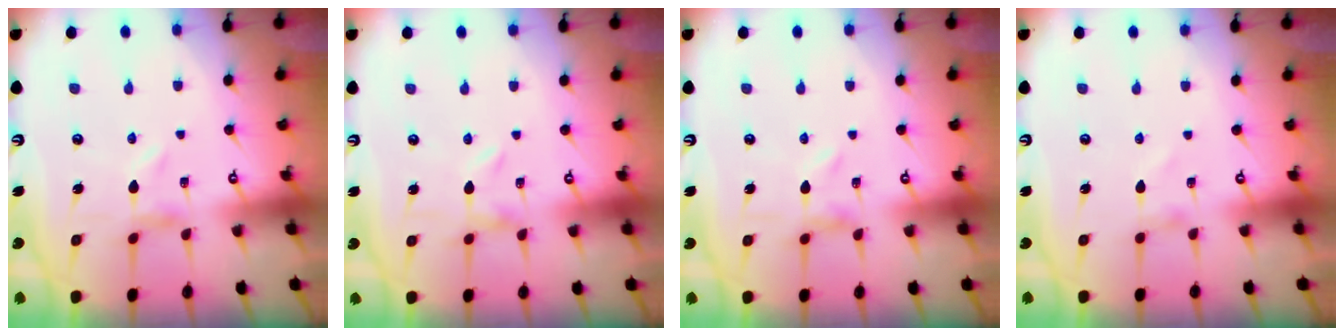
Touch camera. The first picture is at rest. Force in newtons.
{"total": 0.0}
{"total": 0.7, "press": 0.6, "slide": 0.3}
{"total": 1.1, "press": 1.1, "slide": 0.1}